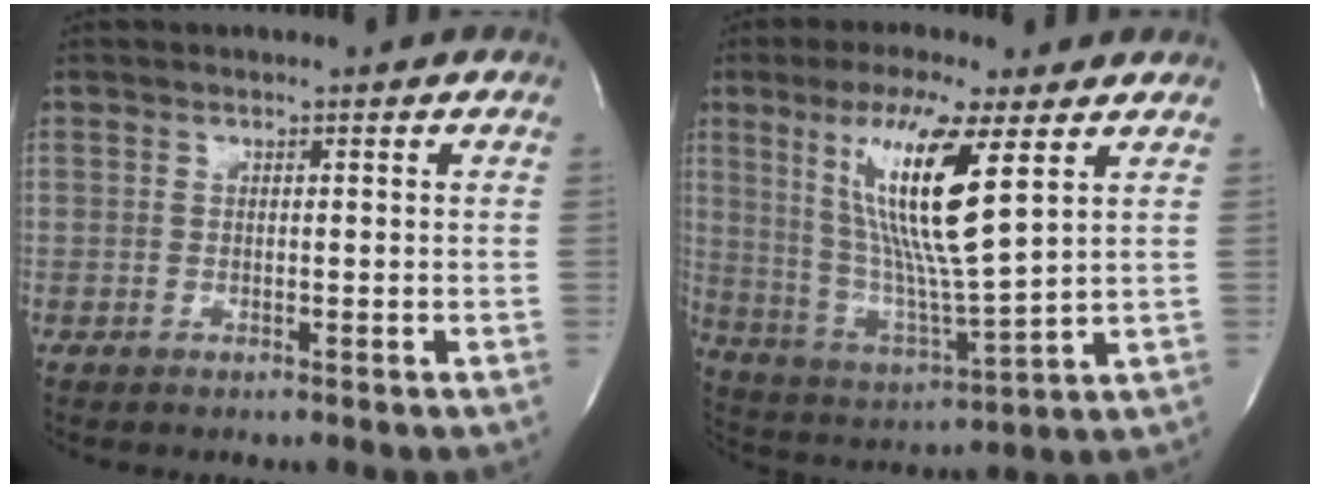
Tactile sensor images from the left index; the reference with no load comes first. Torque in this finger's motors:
{"motor_torque": [1.68, -0.46, 1.05, 0.16]}